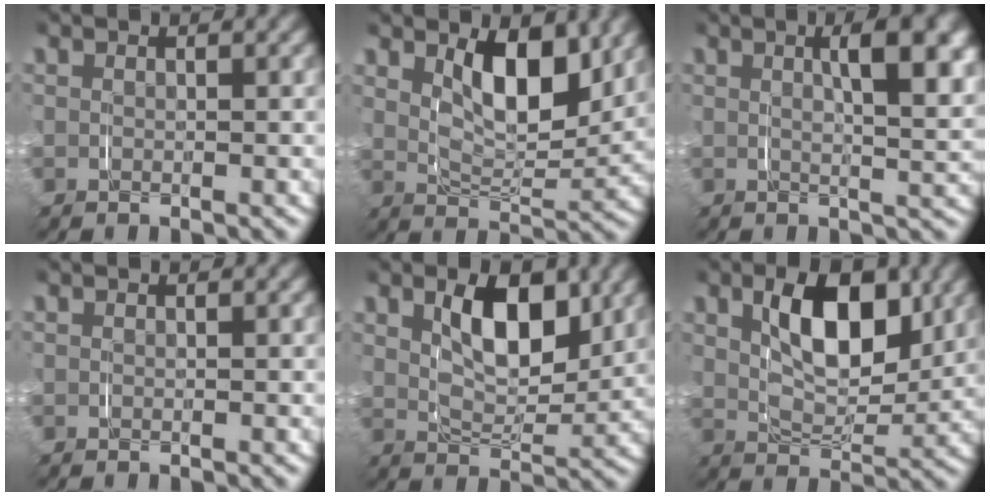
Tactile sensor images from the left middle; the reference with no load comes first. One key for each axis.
{"total": 5.9, "fx": 2.5, "fy": 2.7, "fz": 4.7, "tx": -0.078, "ty": -0.019, "tz": 0.045}
{"total": 5.3, "fx": 1.9, "fy": 1.1, "fz": 4.8, "tx": -0.067, "ty": 0.001, "tz": 0.031}
{"total": 0.0}
{"total": 5.7, "fx": 2.1, "fy": 2.9, "fz": 4.4, "tx": -0.070, "ty": -0.011, "tz": 0.037}
{"total": 6.9, "fx": 2.2, "fy": 3.6, "fz": 5.5, "tx": -0.085, "ty": -0.008, "tz": 0.037}